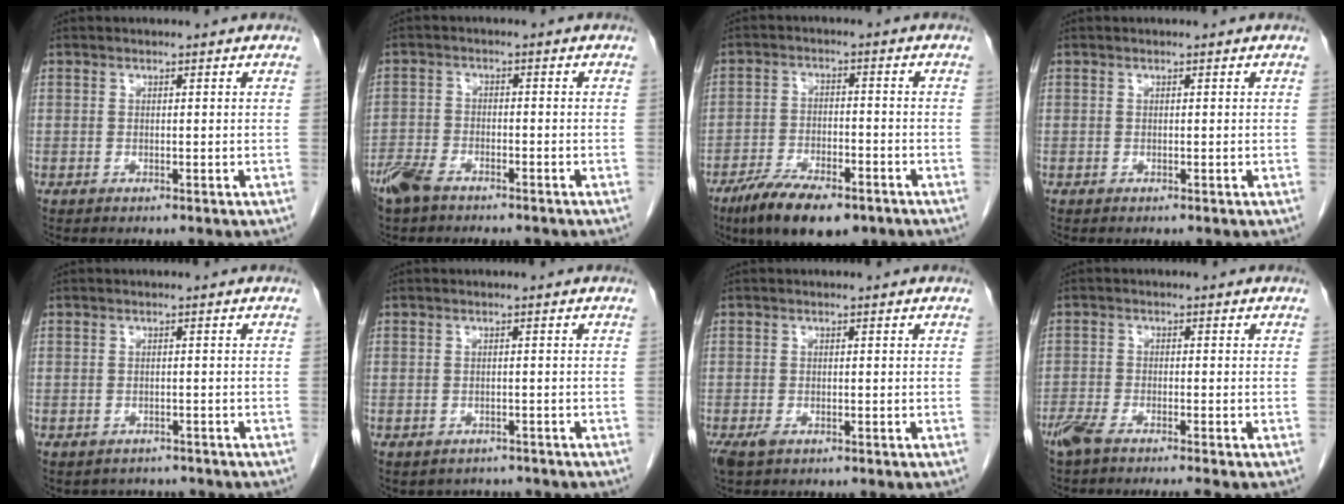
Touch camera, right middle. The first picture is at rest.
{"total": 6.2, "force": [-5.0, 2.3, 2.8], "torque": [-0.060, -0.004, -0.086]}
{"total": 10.9, "force": [-7.5, 3.7, 7.0], "torque": [-0.117, -0.011, -0.125]}
{"total": 0.0}
{"total": 3.2, "force": [-2.8, 1.7, 0.0], "torque": [-0.002, 0.005, -0.037]}
{"total": 3.8, "force": [-3.2, 2.1, 0.2], "torque": [0.002, 0.008, -0.040]}
{"total": 2.4, "force": [-1.3, 1.1, 1.6], "torque": [-0.041, -0.006, -0.018]}
{"total": 5.2, "force": [-4.2, 0.1, 3.0], "torque": [-0.054, -0.010, -0.078]}